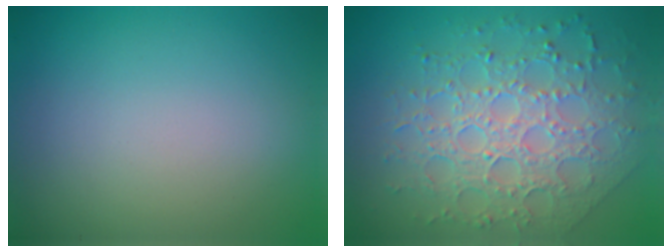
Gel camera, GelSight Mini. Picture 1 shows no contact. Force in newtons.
{"total": 8.0, "press": 5.6, "slide": 5.7}